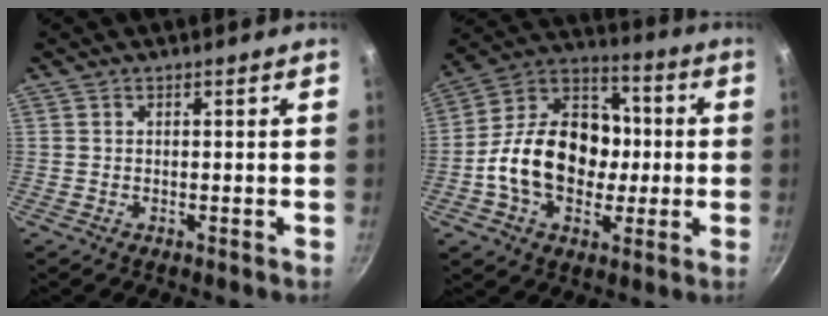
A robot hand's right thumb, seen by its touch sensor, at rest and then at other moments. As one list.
[{"total": 20.3, "force": [-1.8, 15.0, 13.6], "torque": [-0.194, 0.040, -0.046]}]